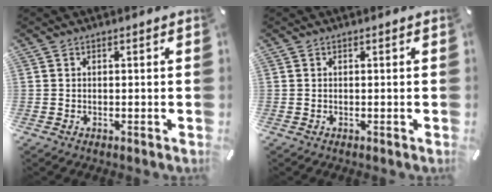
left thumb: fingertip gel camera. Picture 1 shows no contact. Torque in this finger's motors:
{"motor_torque": [-0.18, -0.15, 0.15, 0.05, -0.01]}